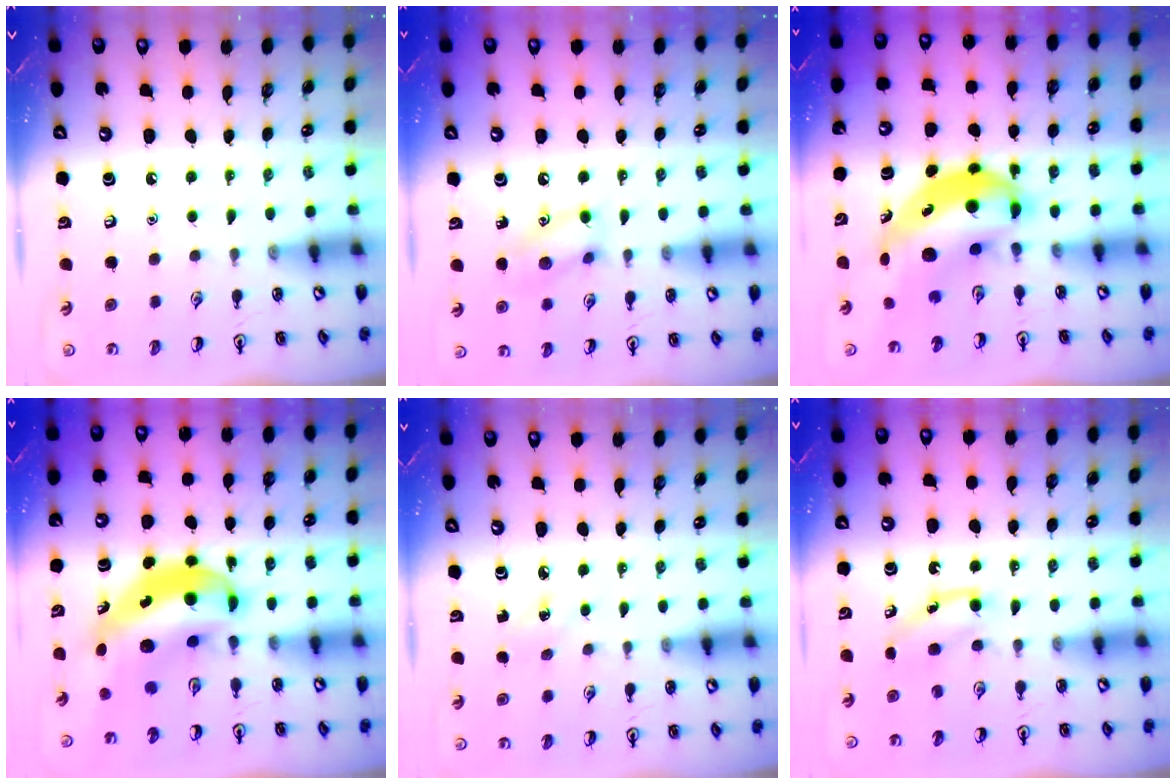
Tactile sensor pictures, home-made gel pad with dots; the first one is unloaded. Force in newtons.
{"total": 9.6, "press": 9.6, "slide": 1.1}
{"total": 8.8, "press": 8.5, "slide": 2.3}
{"total": 8.1, "press": 7.7, "slide": 2.3}
{"total": 2.5, "press": 2.3, "slide": 0.9}
{"total": 3.8, "press": 3.5, "slide": 1.3}